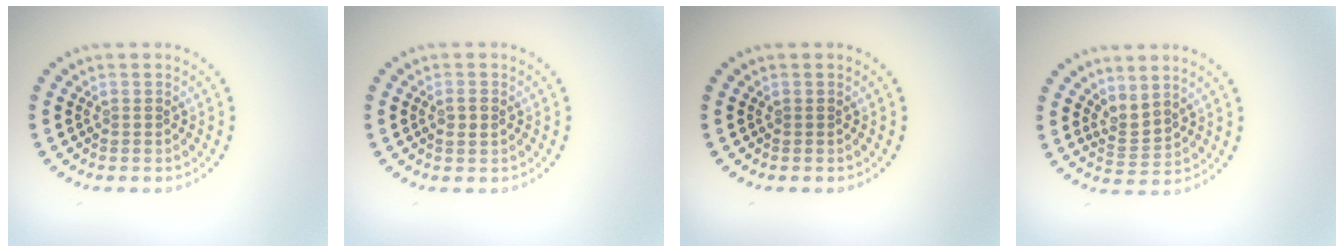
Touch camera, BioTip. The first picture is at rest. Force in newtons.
{"total": 1.1, "press": 1.1, "slide": 0.2}
{"total": 0.0}
{"total": 2.2, "press": 1.4, "slide": 1.7}